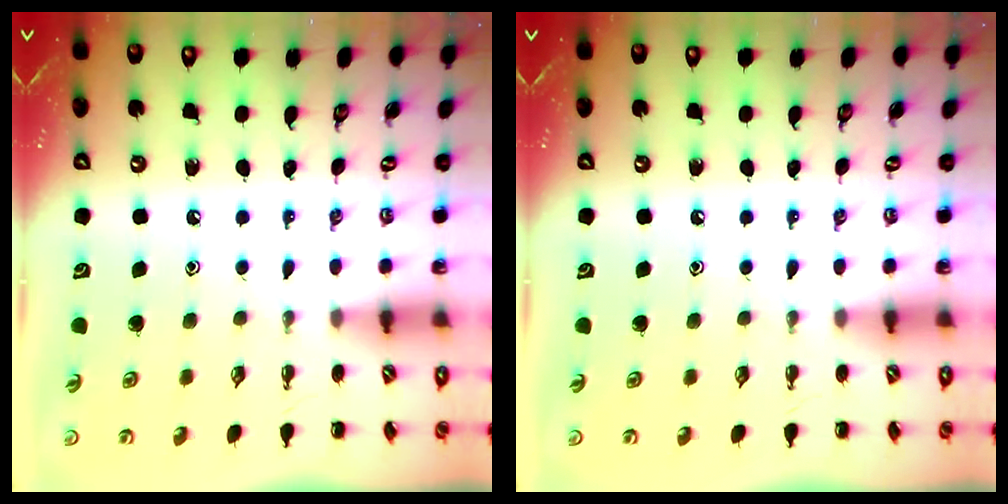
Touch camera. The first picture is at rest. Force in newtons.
{"total": 0.0}